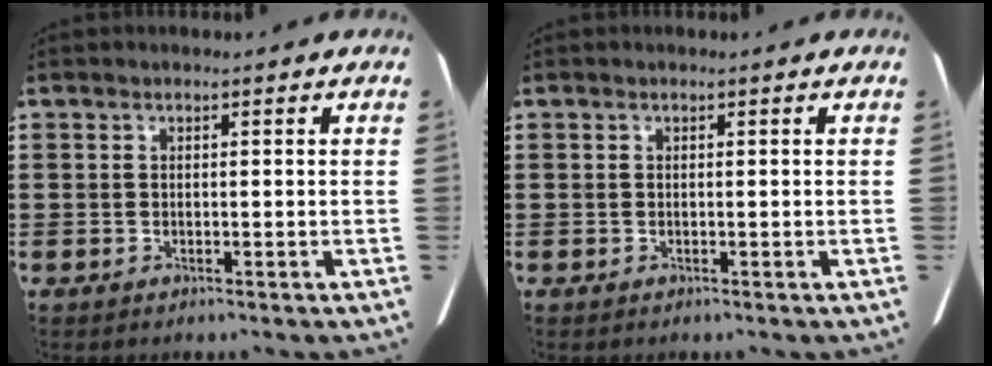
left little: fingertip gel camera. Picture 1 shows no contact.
{"total": 0.0}